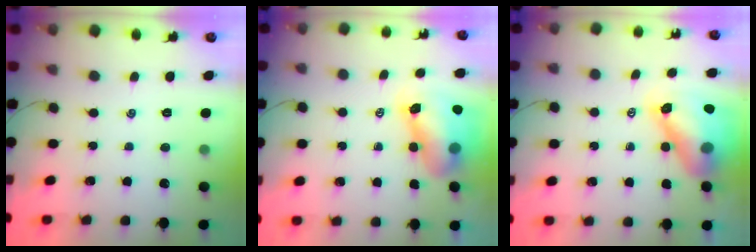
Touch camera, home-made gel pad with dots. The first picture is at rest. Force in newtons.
{"total": 10.3, "press": 10.0, "slide": 2.5}
{"total": 13.0, "press": 12.3, "slide": 4.3}